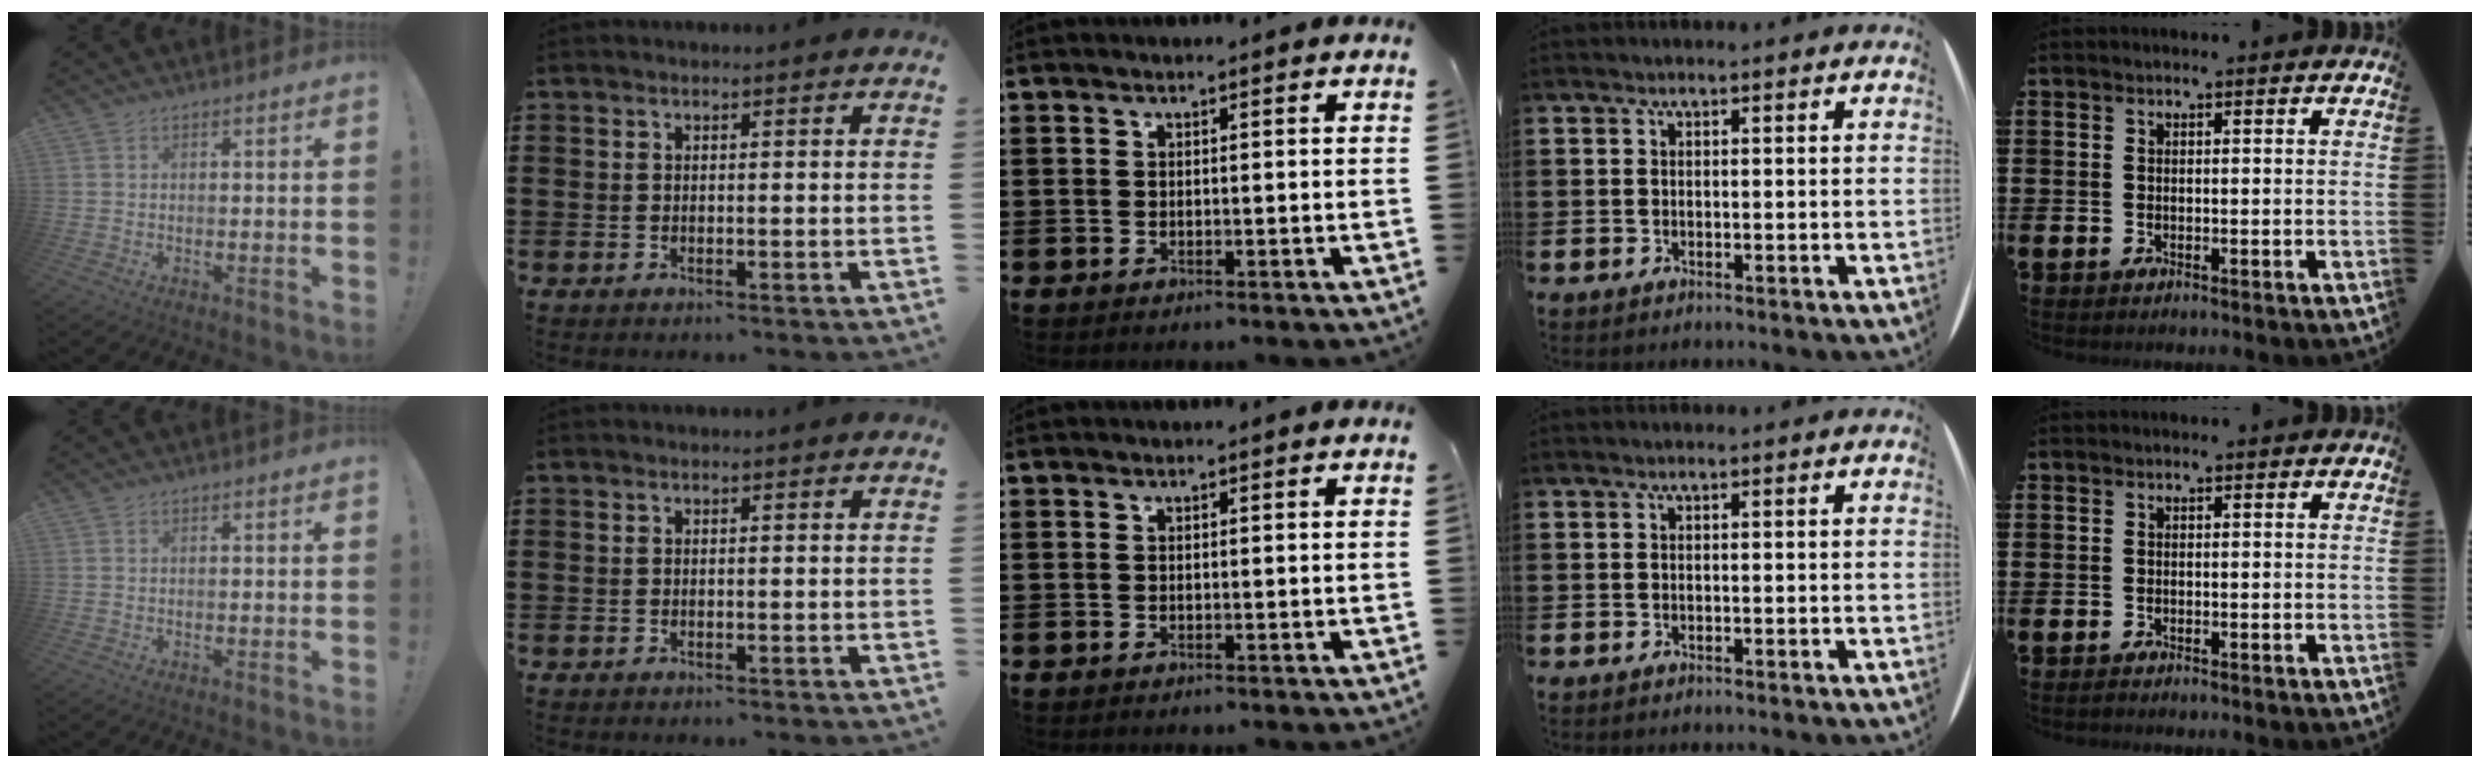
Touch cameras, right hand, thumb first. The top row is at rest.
{}